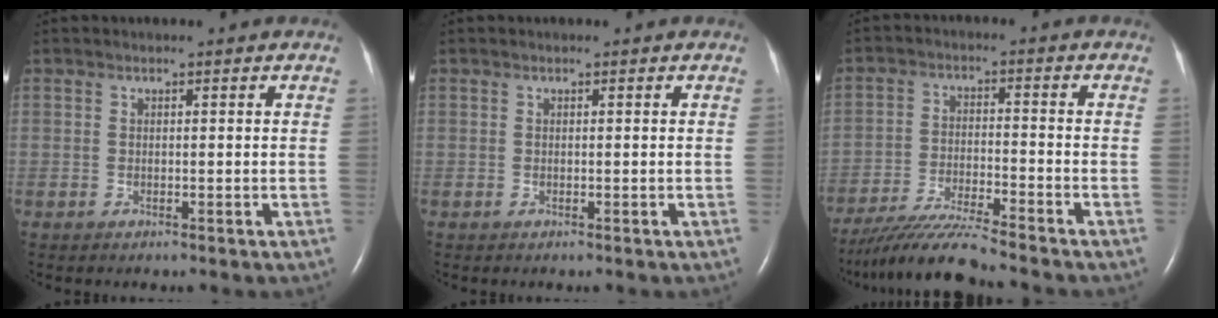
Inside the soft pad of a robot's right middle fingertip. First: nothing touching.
{"total": 0.0}
{"total": 9.4, "force": [-8.5, -1.2, 3.9], "torque": [-0.071, -0.026, -0.158]}